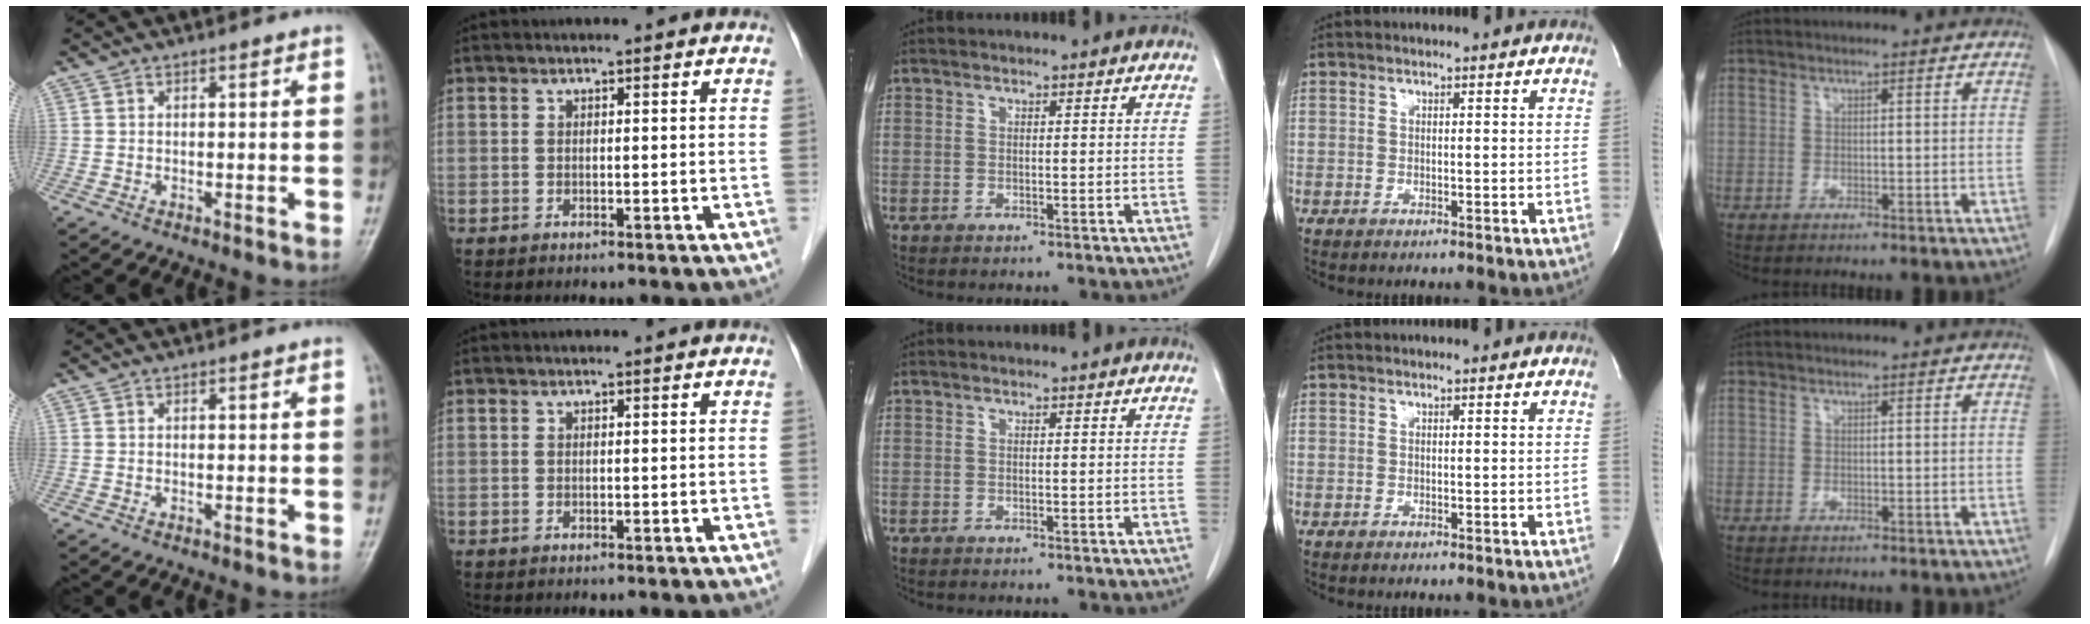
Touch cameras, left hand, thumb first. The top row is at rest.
{}